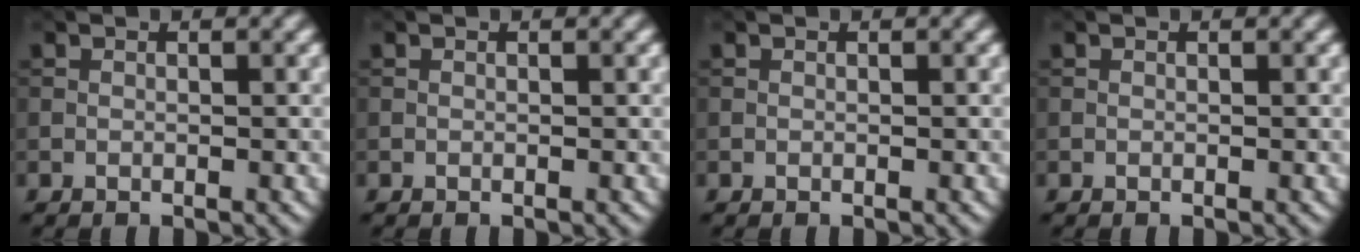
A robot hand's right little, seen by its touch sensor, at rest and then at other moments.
{"total": 0.0}
{"total": 0.0}
{"total": 0.0}